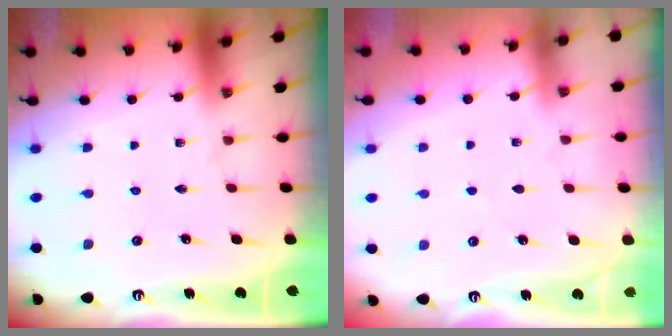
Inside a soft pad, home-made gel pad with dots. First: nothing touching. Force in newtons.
{"total": 2.1, "press": 2.0, "slide": 0.3}